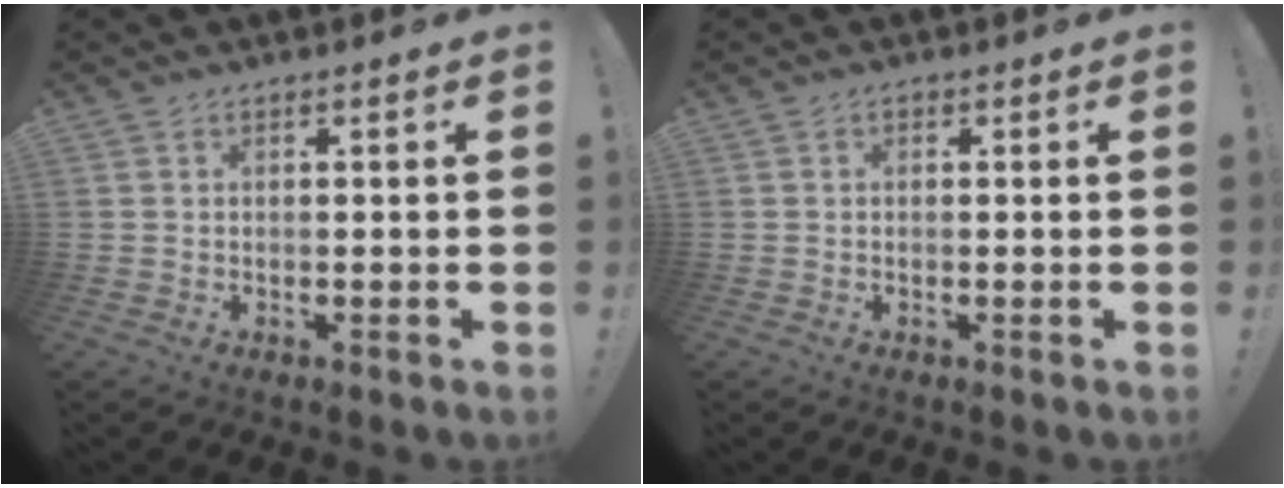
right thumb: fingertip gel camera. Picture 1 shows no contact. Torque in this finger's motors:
{"motor_torque": [-0.03, 0.10, -0.07, 0.04, 0.00]}